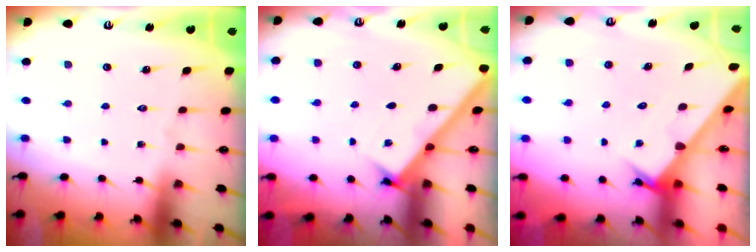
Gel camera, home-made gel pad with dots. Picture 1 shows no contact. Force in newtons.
{"total": 2.8, "press": 2.8, "slide": 0.4}
{"total": 2.8, "press": 2.8, "slide": 0.1}